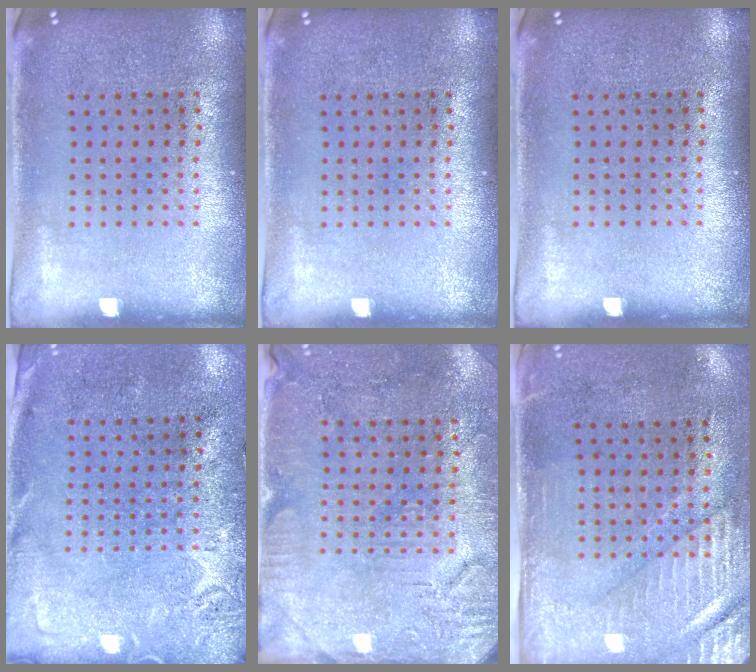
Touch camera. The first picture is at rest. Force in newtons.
{"total": 0.0}
{"total": 0.0}
{"total": 2.7, "press": 2.2, "slide": 1.6}
{"total": 3.1, "press": 2.9, "slide": 1.1}
{"total": 2.9, "press": 2.5, "slide": 1.5}